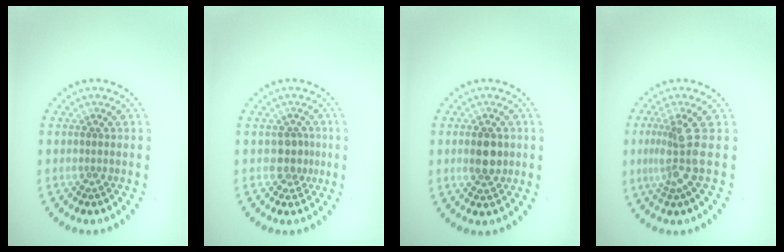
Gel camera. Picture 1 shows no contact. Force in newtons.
{"total": 1.8, "press": 1.6, "slide": 1.0}
{"total": 2.8, "press": 2.8, "slide": 0.1}
{"total": 3.1, "press": 2.2, "slide": 2.2}